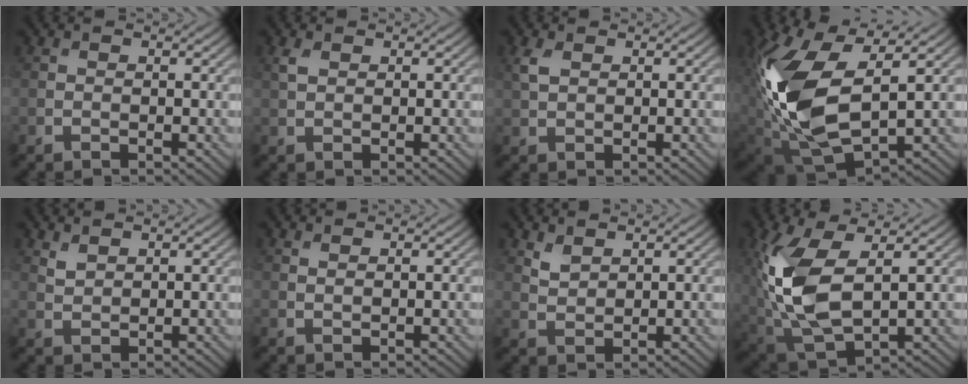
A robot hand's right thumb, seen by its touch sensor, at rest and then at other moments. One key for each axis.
{"total": 1.4, "fx": 0.7, "fy": 0.8, "fz": 1.0, "tx": -0.027, "ty": 0.003, "tz": 0.017}
{"total": 2.1, "fx": 1.0, "fy": 1.2, "fz": 1.5, "tx": -0.044, "ty": 0.003, "tz": 0.022}
{"total": 16.0, "fx": 2.1, "fy": 9.0, "fz": 13.1, "tx": -0.306, "ty": -0.027, "tz": 0.053}
{"total": 1.6, "fx": 1.3, "fy": 0.7, "fz": 0.7, "tx": -0.025, "ty": -0.002, "tz": 0.031}
{"total": 0.6, "fx": 0.5, "fy": 0.1, "fz": 0.3, "tx": -0.009, "ty": 0.000, "tz": 0.010}
{"total": 2.3, "fx": 1.7, "fy": 1.1, "fz": 1.0, "tx": -0.031, "ty": -0.003, "tz": 0.041}
{"total": 12.3, "fx": 1.3, "fy": 6.6, "fz": 10.3, "tx": -0.259, "ty": -0.010, "tz": 0.029}